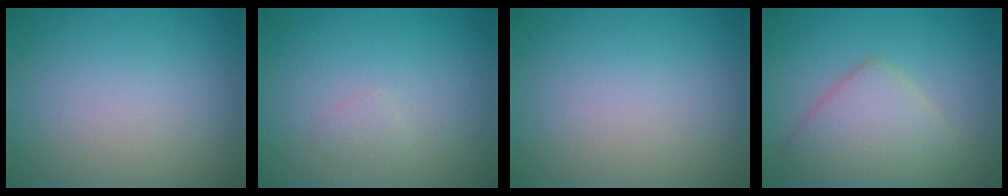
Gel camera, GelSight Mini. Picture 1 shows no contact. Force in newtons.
{"total": 0.7, "press": 0.7, "slide": 0.1}
{"total": 0.0}
{"total": 5.0, "press": 5.0, "slide": 0.3}